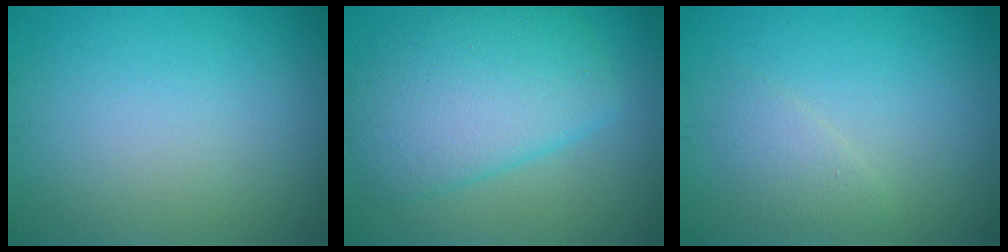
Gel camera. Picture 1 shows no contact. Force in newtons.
{"total": 7.4, "press": 7.4, "slide": 0.3}
{"total": 1.5, "press": 1.5, "slide": 0.1}